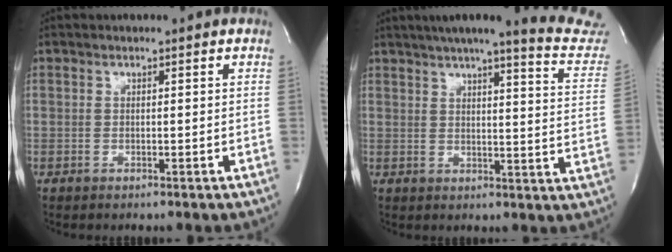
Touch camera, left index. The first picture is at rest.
{"total": 19.9, "force": [17.9, 0.4, 8.6], "torque": [-0.114, -0.070, 0.199]}